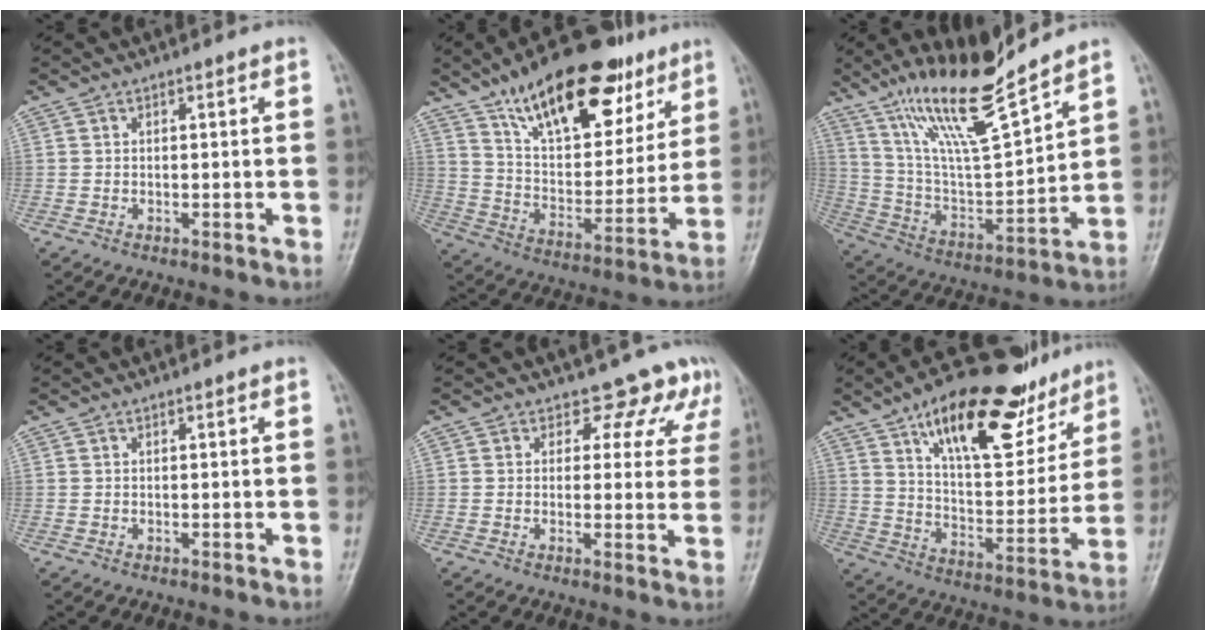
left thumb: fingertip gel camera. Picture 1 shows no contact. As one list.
[{"total": 24.0, "force": [14.6, 10.9, 15.7], "torque": [-0.203, -0.046, 0.245]}, {"total": 17.1, "force": [13.3, 2.3, 10.6], "torque": [-0.177, -0.074, 0.256]}, {"total": 0.0}, {"total": 7.7, "force": [6.0, 4.7, 1.3], "torque": [0.033, -0.026, 0.048]}, {"total": 23.5, "force": [15.0, 9.3, 15.5], "torque": [-0.198, -0.057, 0.249]}]